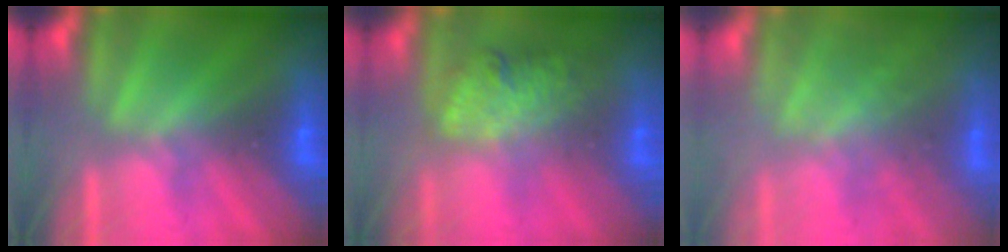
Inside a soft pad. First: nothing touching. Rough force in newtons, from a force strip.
{"total": 3.0}
{"total": 3.3}